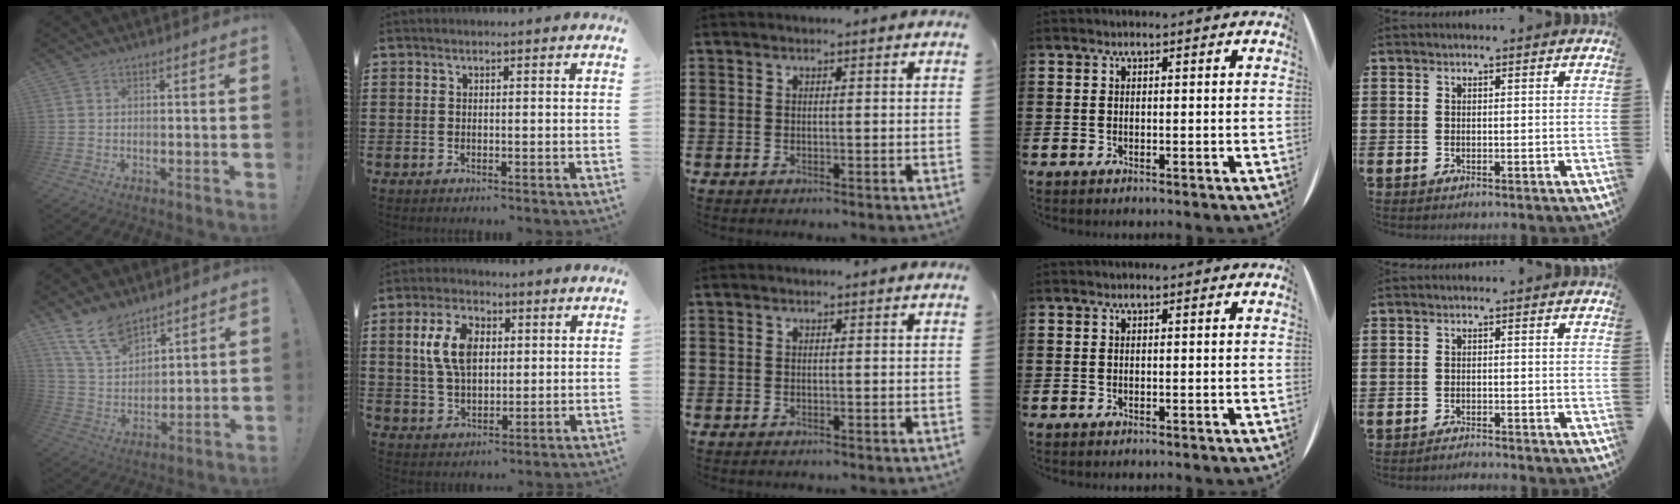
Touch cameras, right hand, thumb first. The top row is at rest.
{"thumb": {"total": 12.4, "force": [9.5, 5.8, 5.4], "torque": [-0.115, -0.054, 0.184]}, "index": {"total": 8.3, "force": [1.6, 5.1, 6.4], "torque": [-0.148, 0.015, 0.025]}, "little": {"total": 1.2, "force": [-1.2, -0.1, 0.0], "torque": [-0.004, 0.001, -0.025]}}